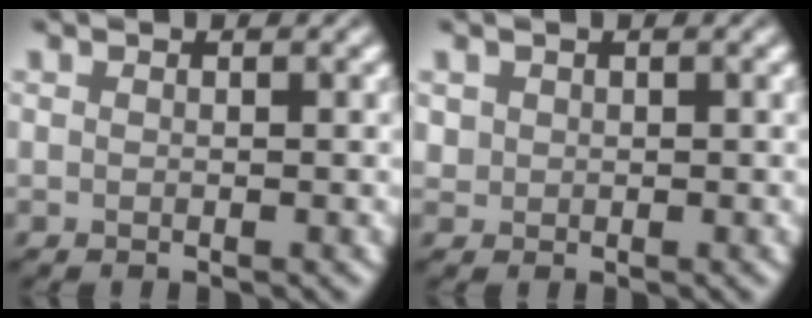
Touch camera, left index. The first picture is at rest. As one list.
[{"total": 0.8, "force": [0.1, 0.7, 0.0], "torque": [0.001, -0.002, 0.008]}]